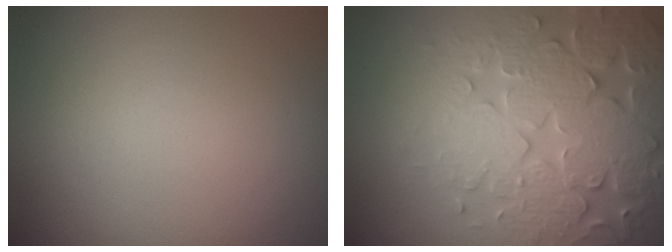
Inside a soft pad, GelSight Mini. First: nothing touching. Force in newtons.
{"total": 7.7, "press": 7.6, "slide": 1.6}